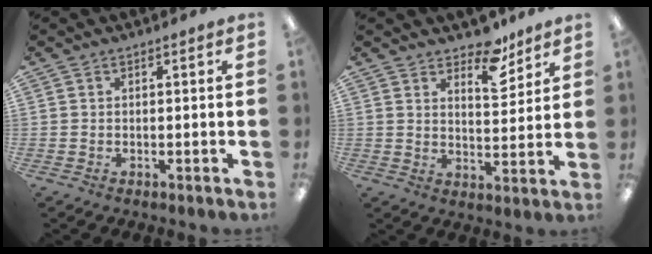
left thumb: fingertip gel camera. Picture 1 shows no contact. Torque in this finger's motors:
{"motor_torque": [-0.24, -0.11, -0.73, 0.13, -0.06]}